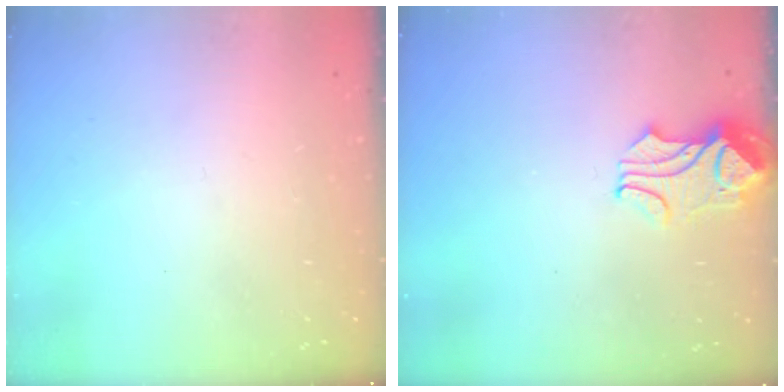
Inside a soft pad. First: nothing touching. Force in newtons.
{"total": 2.5, "press": 2.4, "slide": 0.6}